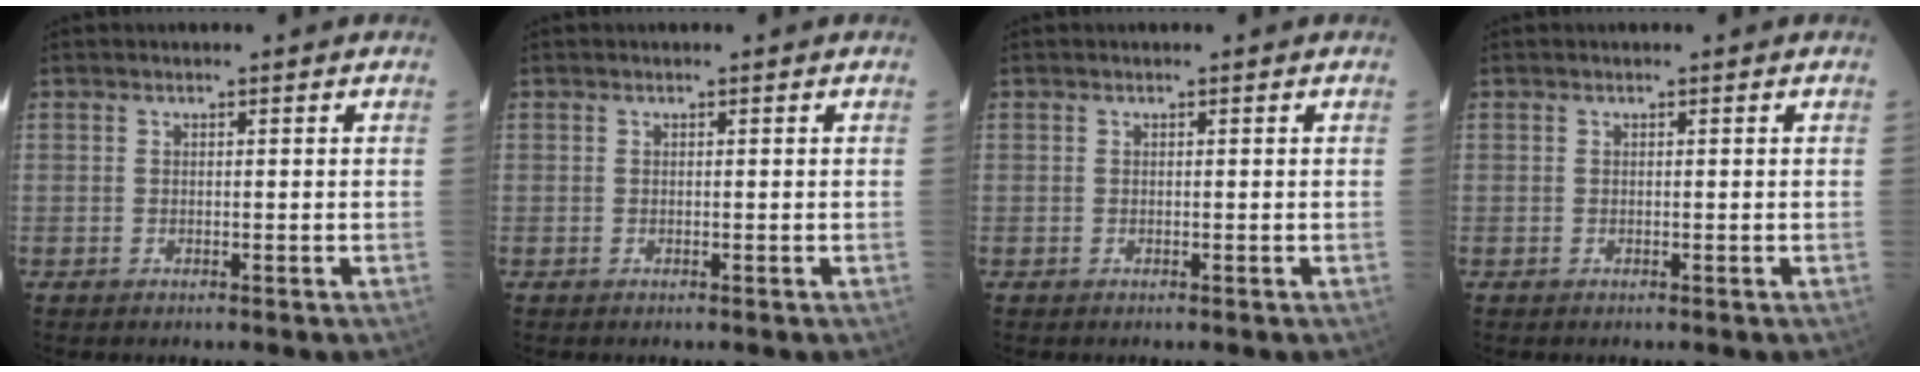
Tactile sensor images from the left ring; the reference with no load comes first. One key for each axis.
{"total": 0.0}
{"total": 0.0}
{"total": 0.0}